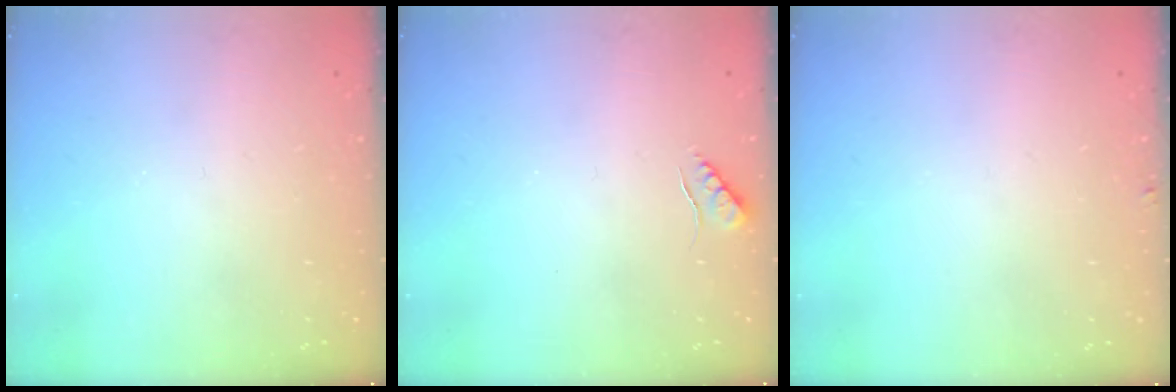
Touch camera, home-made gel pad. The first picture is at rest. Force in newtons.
{"total": 5.4, "press": 5.4, "slide": 0.7}
{"total": 2.8, "press": 2.8, "slide": 0.3}